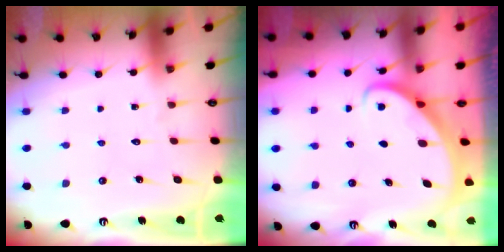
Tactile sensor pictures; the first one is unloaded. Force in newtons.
{"total": 2.6, "press": 2.6, "slide": 0.3}